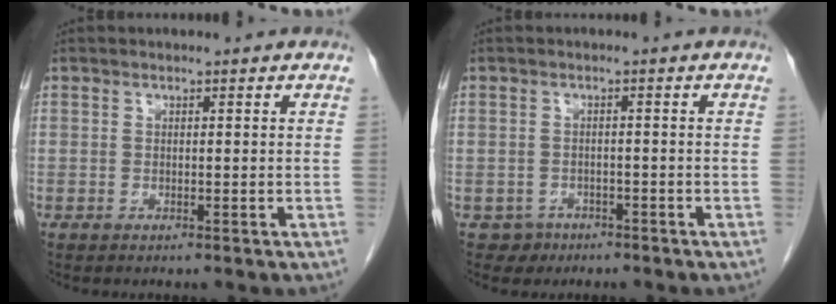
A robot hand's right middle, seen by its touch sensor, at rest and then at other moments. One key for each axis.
{"total": 2.2, "fx": -1.4, "fy": 1.7, "fz": -0.1, "tx": -0.003, "ty": 0.009, "tz": -0.018}